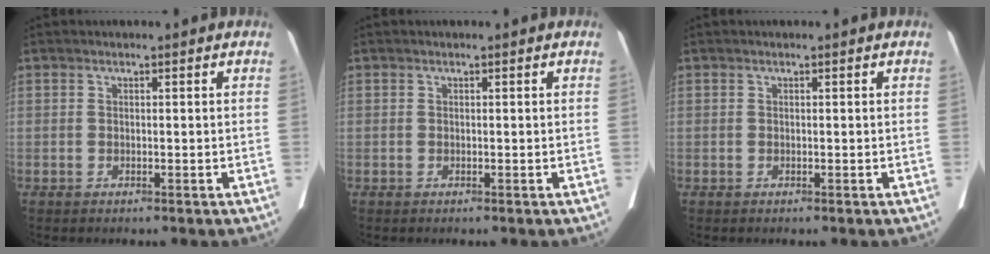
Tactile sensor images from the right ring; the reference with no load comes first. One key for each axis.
{"total": 0.0}
{"total": 0.0}